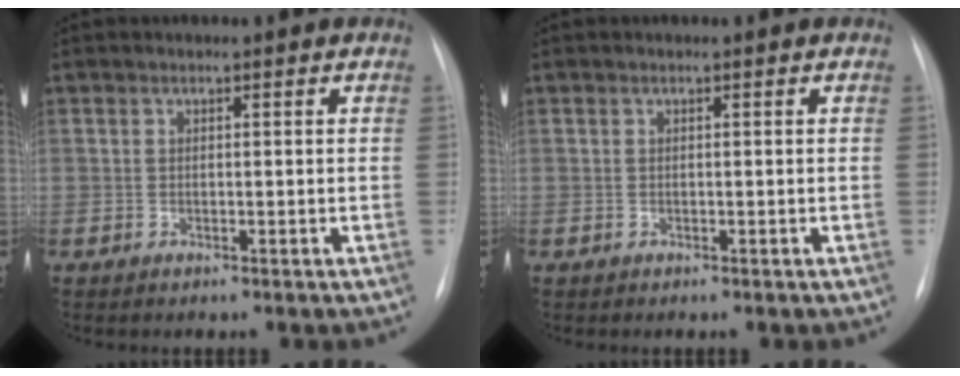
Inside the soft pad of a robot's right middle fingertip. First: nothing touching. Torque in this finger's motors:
{"motor_torque": [0.20, -0.17, 0.03, 0.02]}